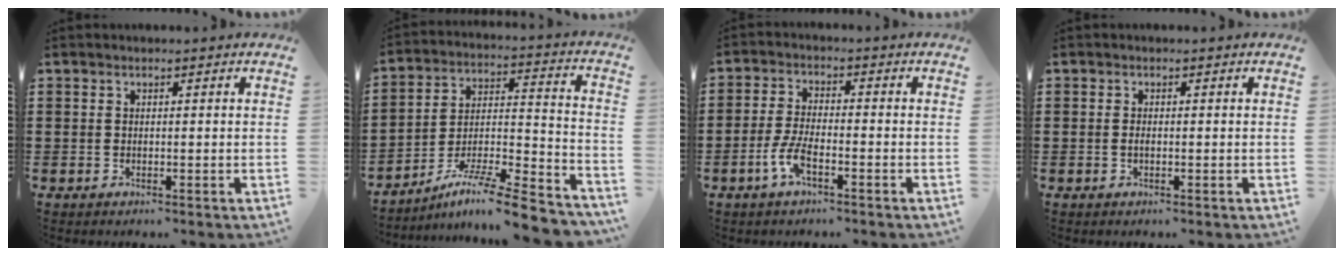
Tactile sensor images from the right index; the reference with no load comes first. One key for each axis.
{"total": 10.1, "fx": -8.3, "fy": 0.5, "fz": 5.8, "tx": -0.087, "ty": 0.009, "tz": -0.162}
{"total": 5.0, "fx": -2.5, "fy": 1.5, "fz": 4.0, "tx": -0.102, "ty": -0.008, "tz": -0.053}
{"total": 0.7, "fx": -0.2, "fy": 0.3, "fz": 0.6, "tx": -0.014, "ty": -0.002, "tz": -0.002}